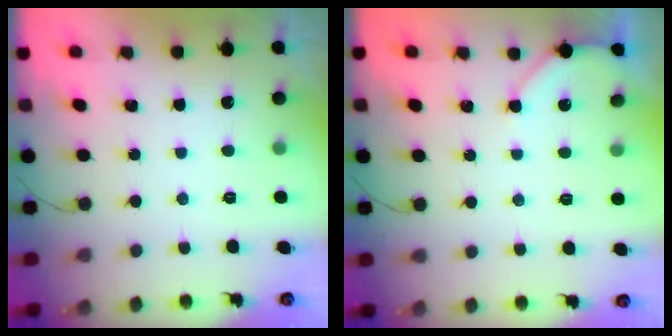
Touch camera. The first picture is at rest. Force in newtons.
{"total": 4.6, "press": 4.6, "slide": 0.5}